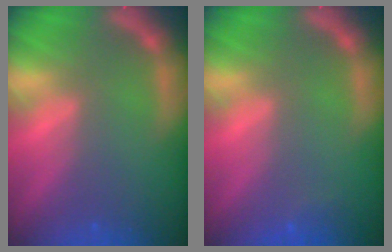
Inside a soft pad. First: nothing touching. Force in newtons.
{"total": 0.9}